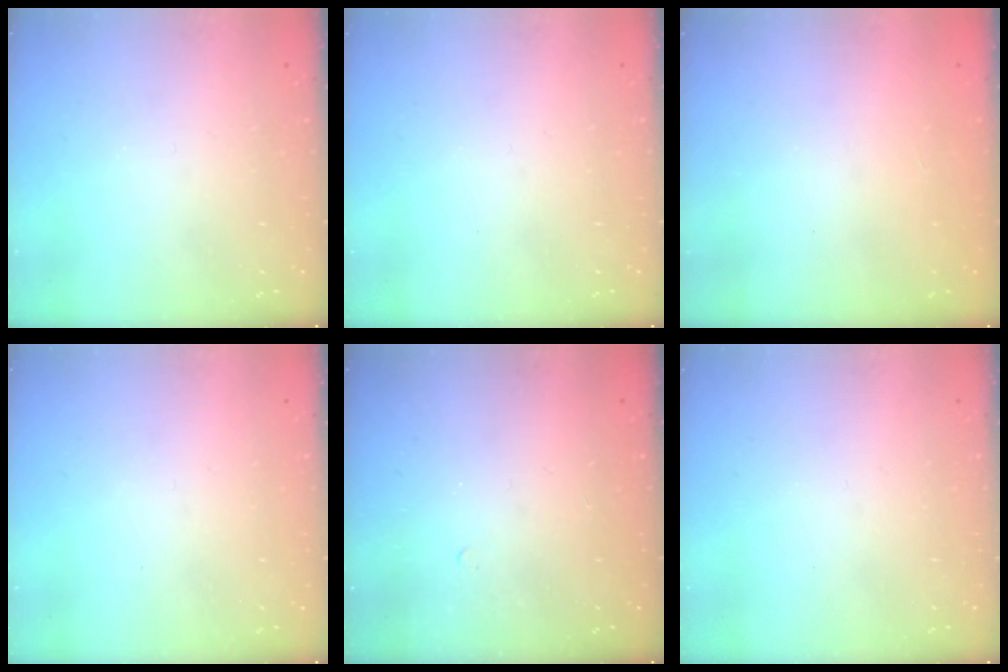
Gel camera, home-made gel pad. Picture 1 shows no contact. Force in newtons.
{"total": 0.0}
{"total": 1.2, "press": 1.1, "slide": 0.5}
{"total": 0.0}
{"total": 4.6, "press": 4.5, "slide": 0.6}
{"total": 0.0}